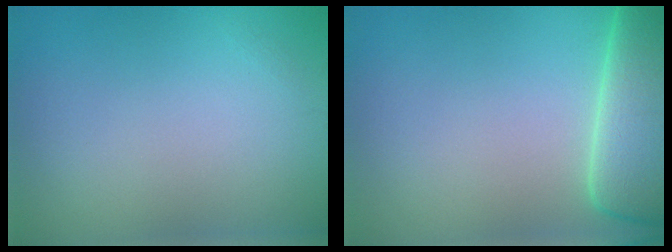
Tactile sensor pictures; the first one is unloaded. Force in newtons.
{"total": 7.6, "press": 7.5, "slide": 1.2}